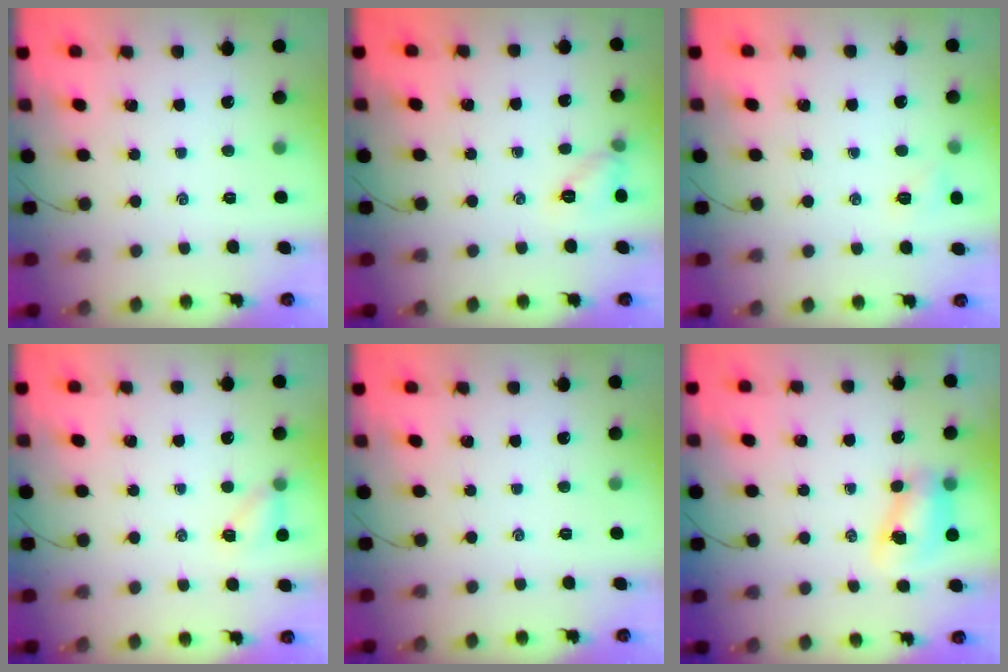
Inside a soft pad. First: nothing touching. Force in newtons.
{"total": 6.9, "press": 6.7, "slide": 1.6}
{"total": 6.1, "press": 6.1, "slide": 1.1}
{"total": 5.1, "press": 4.8, "slide": 1.5}
{"total": 0.0}
{"total": 7.6, "press": 7.5, "slide": 1.1}